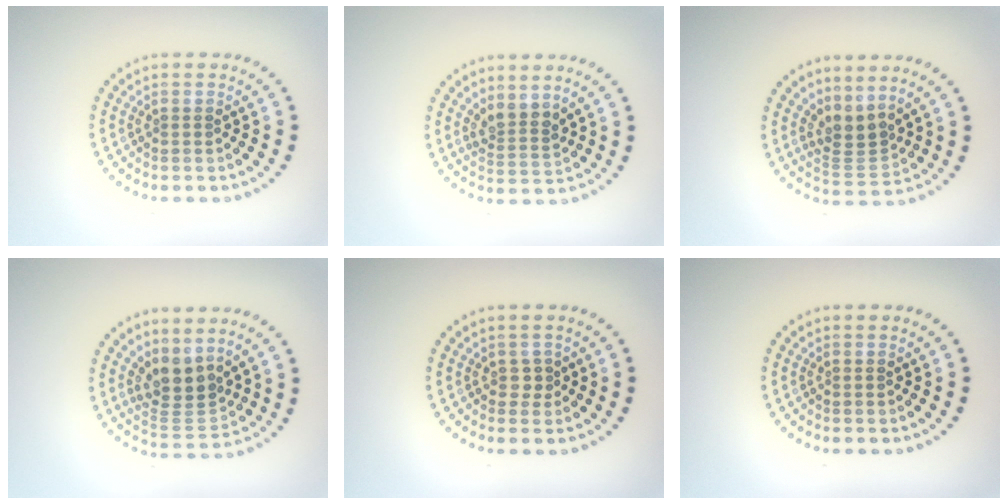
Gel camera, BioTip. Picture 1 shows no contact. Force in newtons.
{"total": 2.3, "press": 1.8, "slide": 1.5}
{"total": 2.8, "press": 1.9, "slide": 2.0}
{"total": 3.8, "press": 3.2, "slide": 2.1}
{"total": 0.8, "press": 0.7, "slide": 0.3}
{"total": 0.0}